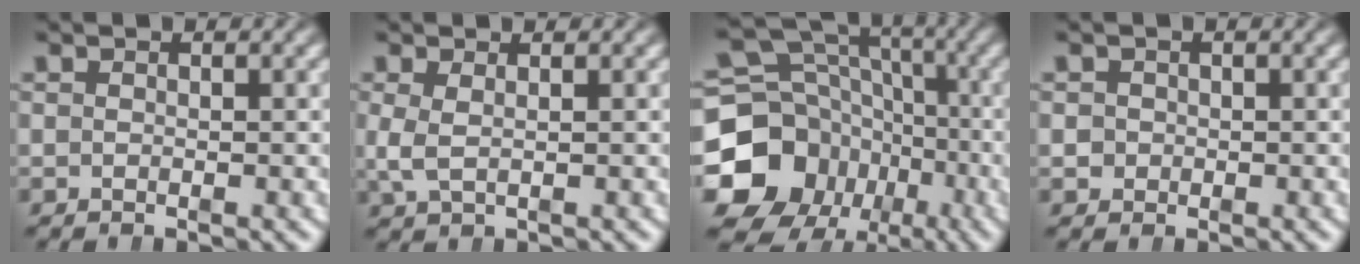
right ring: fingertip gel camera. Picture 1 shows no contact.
{"total": 2.0, "force": [0.3, 1.0, 1.6], "torque": [-0.049, -0.014, 0.015]}
{"total": 19.6, "force": [-3.4, 17.1, 8.8], "torque": [-0.171, -0.071, -0.052]}
{"total": 2.0, "force": [-0.2, 2.0, 0.3], "torque": [-0.016, -0.006, -0.005]}